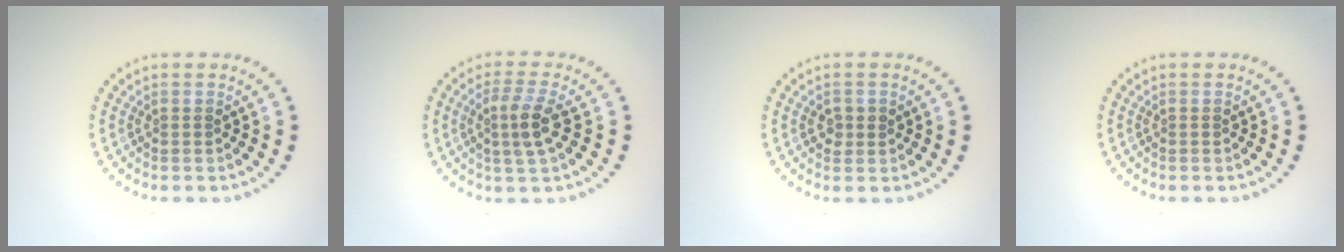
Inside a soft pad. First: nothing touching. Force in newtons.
{"total": 2.9, "press": 2.5, "slide": 1.4}
{"total": 1.3, "press": 1.3, "slide": 0.1}
{"total": 0.0}